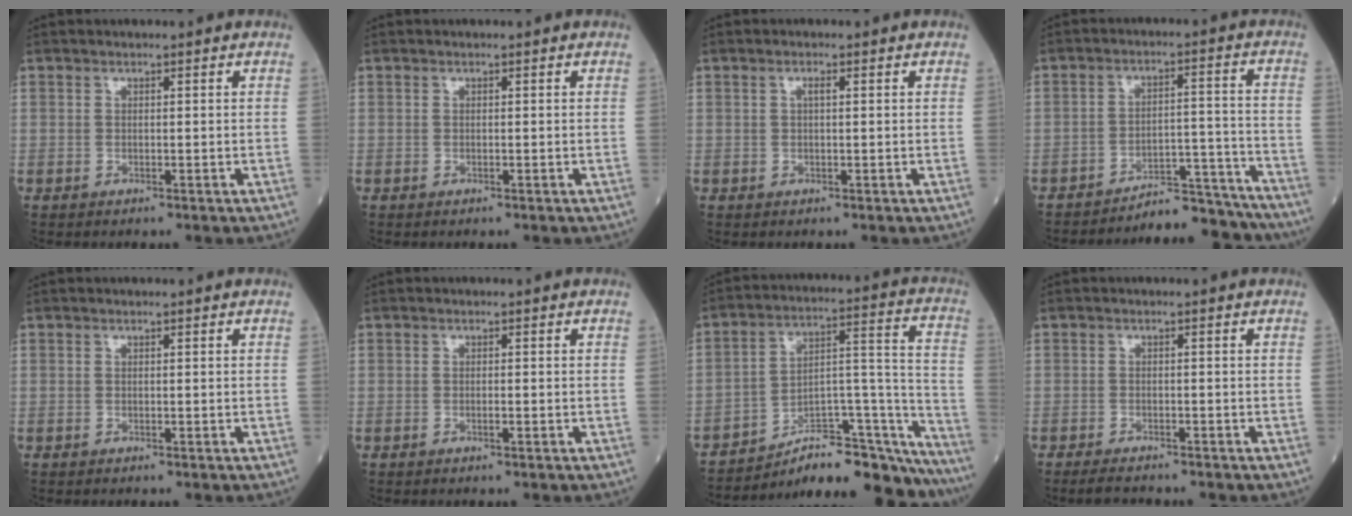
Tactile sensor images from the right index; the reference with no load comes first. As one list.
[{"total": 0.0}, {"total": 1.0, "force": [0.3, 0.2, 1.0], "torque": [-0.019, 0.003, 0.003]}, {"total": 10.2, "force": [-10.1, 1.5, 0.7], "torque": [0.010, 0.047, -0.151]}, {"total": 0.0}, {"total": 0.7, "force": [-0.3, 0.0, 0.6], "torque": [-0.011, 0.000, -0.004]}, {"total": 22.6, "force": [-20.5, 3.6, 8.7], "torque": [-0.071, 0.051, -0.299]}, {"total": 2.7, "force": [-2.4, 0.6, 1.1], "torque": [-0.024, -0.007, -0.036]}]